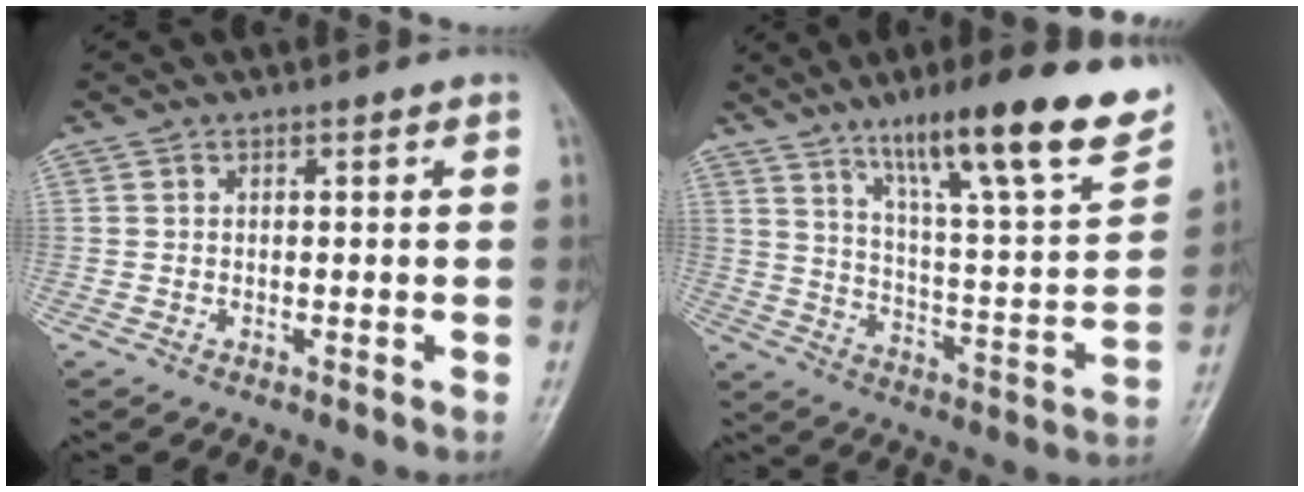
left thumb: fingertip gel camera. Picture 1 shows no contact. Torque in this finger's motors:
{"motor_torque": [1.07, 0.96, 1.44, -1.33, 0.13]}